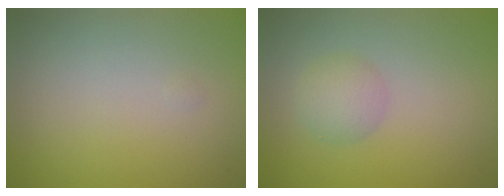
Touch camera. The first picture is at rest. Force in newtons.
{"total": 2.2, "press": 2.2, "slide": 0.1}